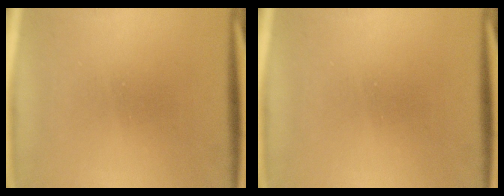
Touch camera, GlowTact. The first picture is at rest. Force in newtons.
{"total": 0.0}